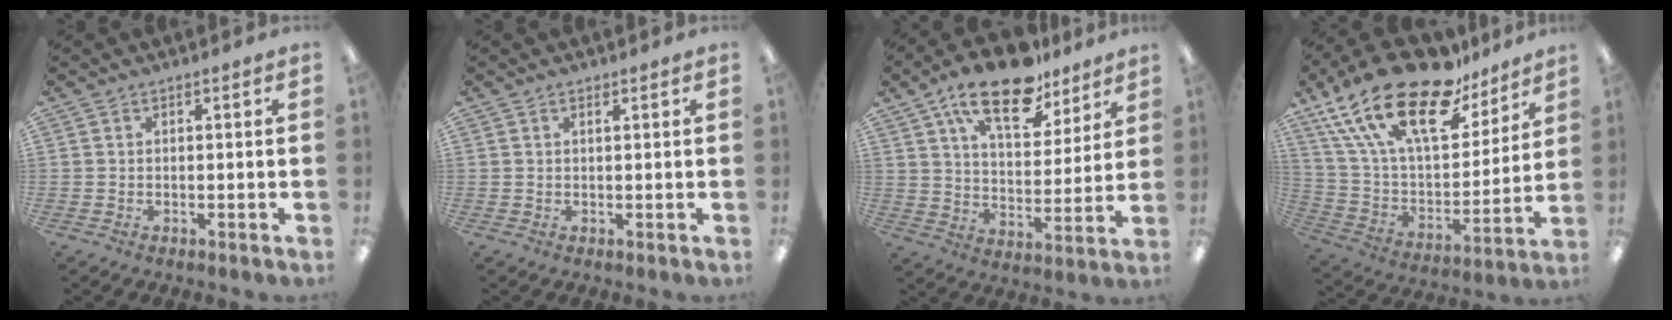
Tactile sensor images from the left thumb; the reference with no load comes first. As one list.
[{"total": 0.9, "force": [0.7, 0.3, 0.4], "torque": [-0.002, -0.001, 0.011]}, {"total": 18.7, "force": [13.0, 8.1, 10.7], "torque": [-0.178, -0.063, 0.221]}, {"total": 26.1, "force": [17.0, 11.5, 16.2], "torque": [-0.313, -0.102, 0.294]}]